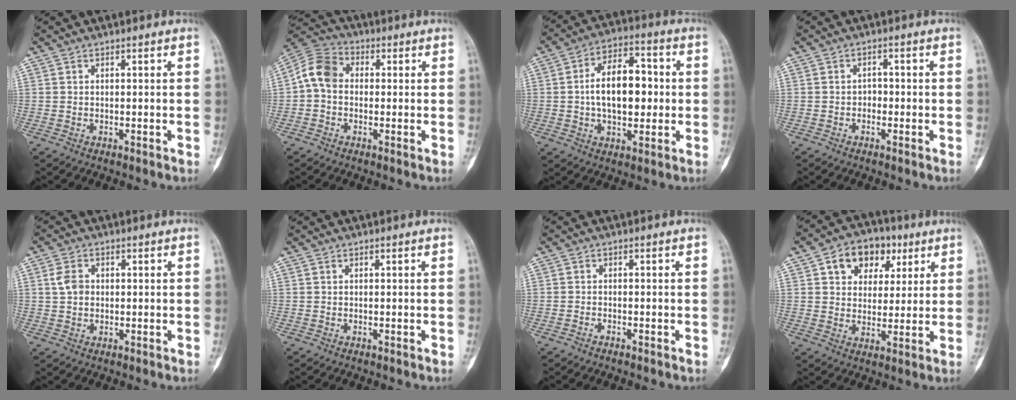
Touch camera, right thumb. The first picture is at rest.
{"total": 8.1, "force": [-0.1, 6.3, 5.1], "torque": [-0.088, 0.026, -0.017]}
{"total": 13.8, "force": [0.3, 8.0, 11.2], "torque": [-0.152, 0.022, 0.001]}
{"total": 1.6, "force": [-0.7, 1.3, 0.7], "torque": [0.009, 0.007, -0.018]}
{"total": 3.6, "force": [0.6, 2.7, 2.3], "torque": [-0.040, 0.005, 0.010]}
{"total": 0.0}
{"total": 0.7, "force": [-0.6, 0.1, 0.2], "torque": [-0.007, 0.004, -0.013]}
{"total": 11.4, "force": [4.9, 8.4, 6.1], "torque": [-0.052, -0.003, 0.074]}